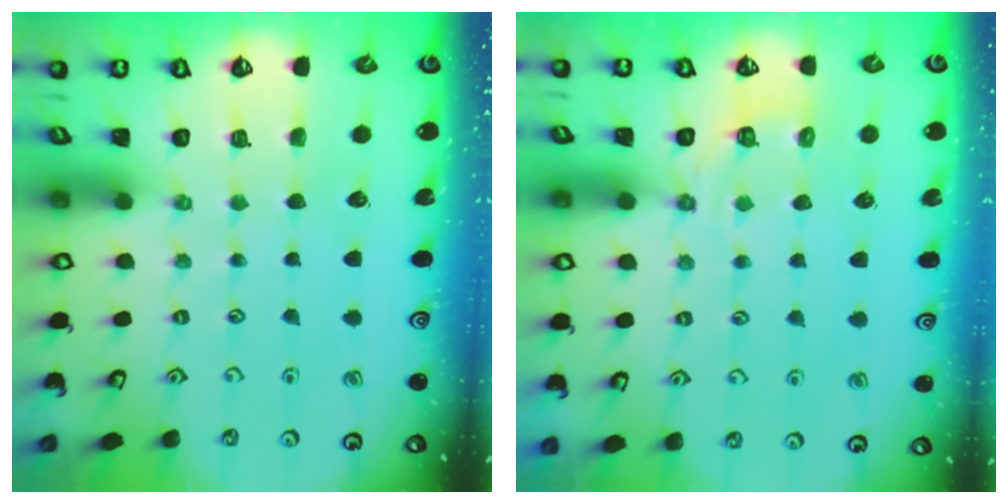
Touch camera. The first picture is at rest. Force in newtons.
{"total": 4.1, "press": 3.8, "slide": 1.5}